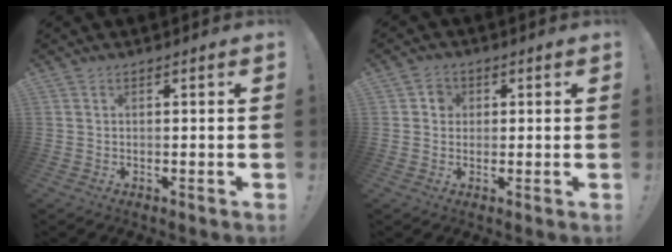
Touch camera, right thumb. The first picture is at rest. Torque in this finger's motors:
{"motor_torque": [0.42, 0.59, -0.18, 0.08, 0.02]}